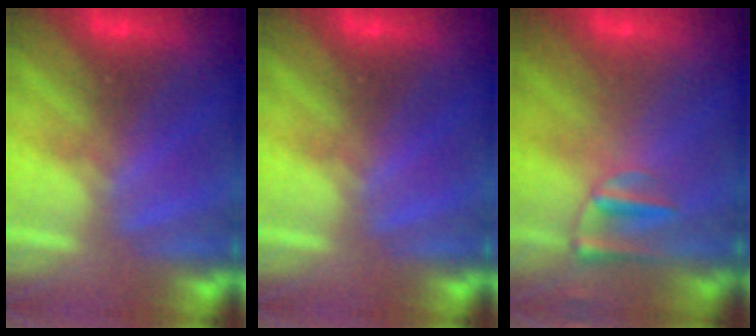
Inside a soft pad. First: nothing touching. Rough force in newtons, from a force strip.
{"total": 0.0}
{"total": 2.4}